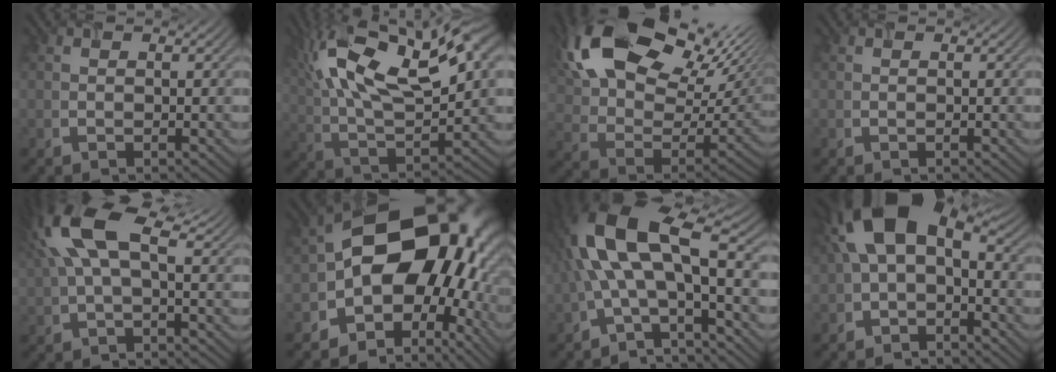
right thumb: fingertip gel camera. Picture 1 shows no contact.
{"total": 19.2, "force": [8.0, 8.2, 15.4], "torque": [-0.301, 0.040, 0.124]}
{"total": 22.1, "force": [11.2, 12.4, 14.5], "torque": [-0.302, 0.054, 0.186]}
{"total": 0.0}
{"total": 12.4, "force": [4.3, 5.3, 10.3], "torque": [-0.240, 0.020, 0.086]}
{"total": 18.2, "force": [-1.2, 13.3, 12.3], "torque": [-0.159, -0.022, 0.004]}
{"total": 14.9, "force": [-0.1, 6.0, 13.6], "torque": [-0.284, 0.028, -0.008]}
{"total": 10.9, "force": [0.3, 6.9, 8.4], "torque": [-0.167, 0.008, -0.001]}